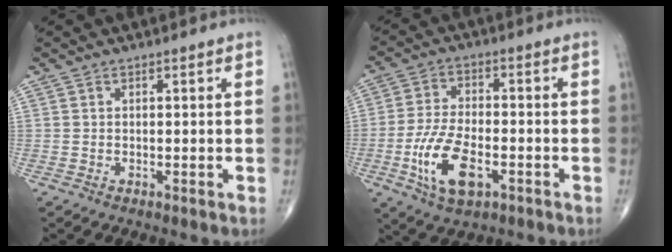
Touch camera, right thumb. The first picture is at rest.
{"total": 11.3, "force": [-4.0, 5.4, 9.0], "torque": [-0.178, 0.011, -0.072]}